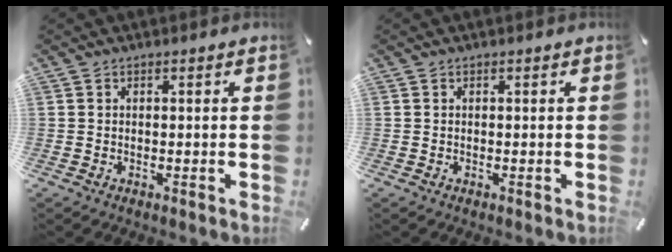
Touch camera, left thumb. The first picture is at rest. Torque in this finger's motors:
{"motor_torque": [-0.19, -0.14, -0.04, 0.37, 0.00]}